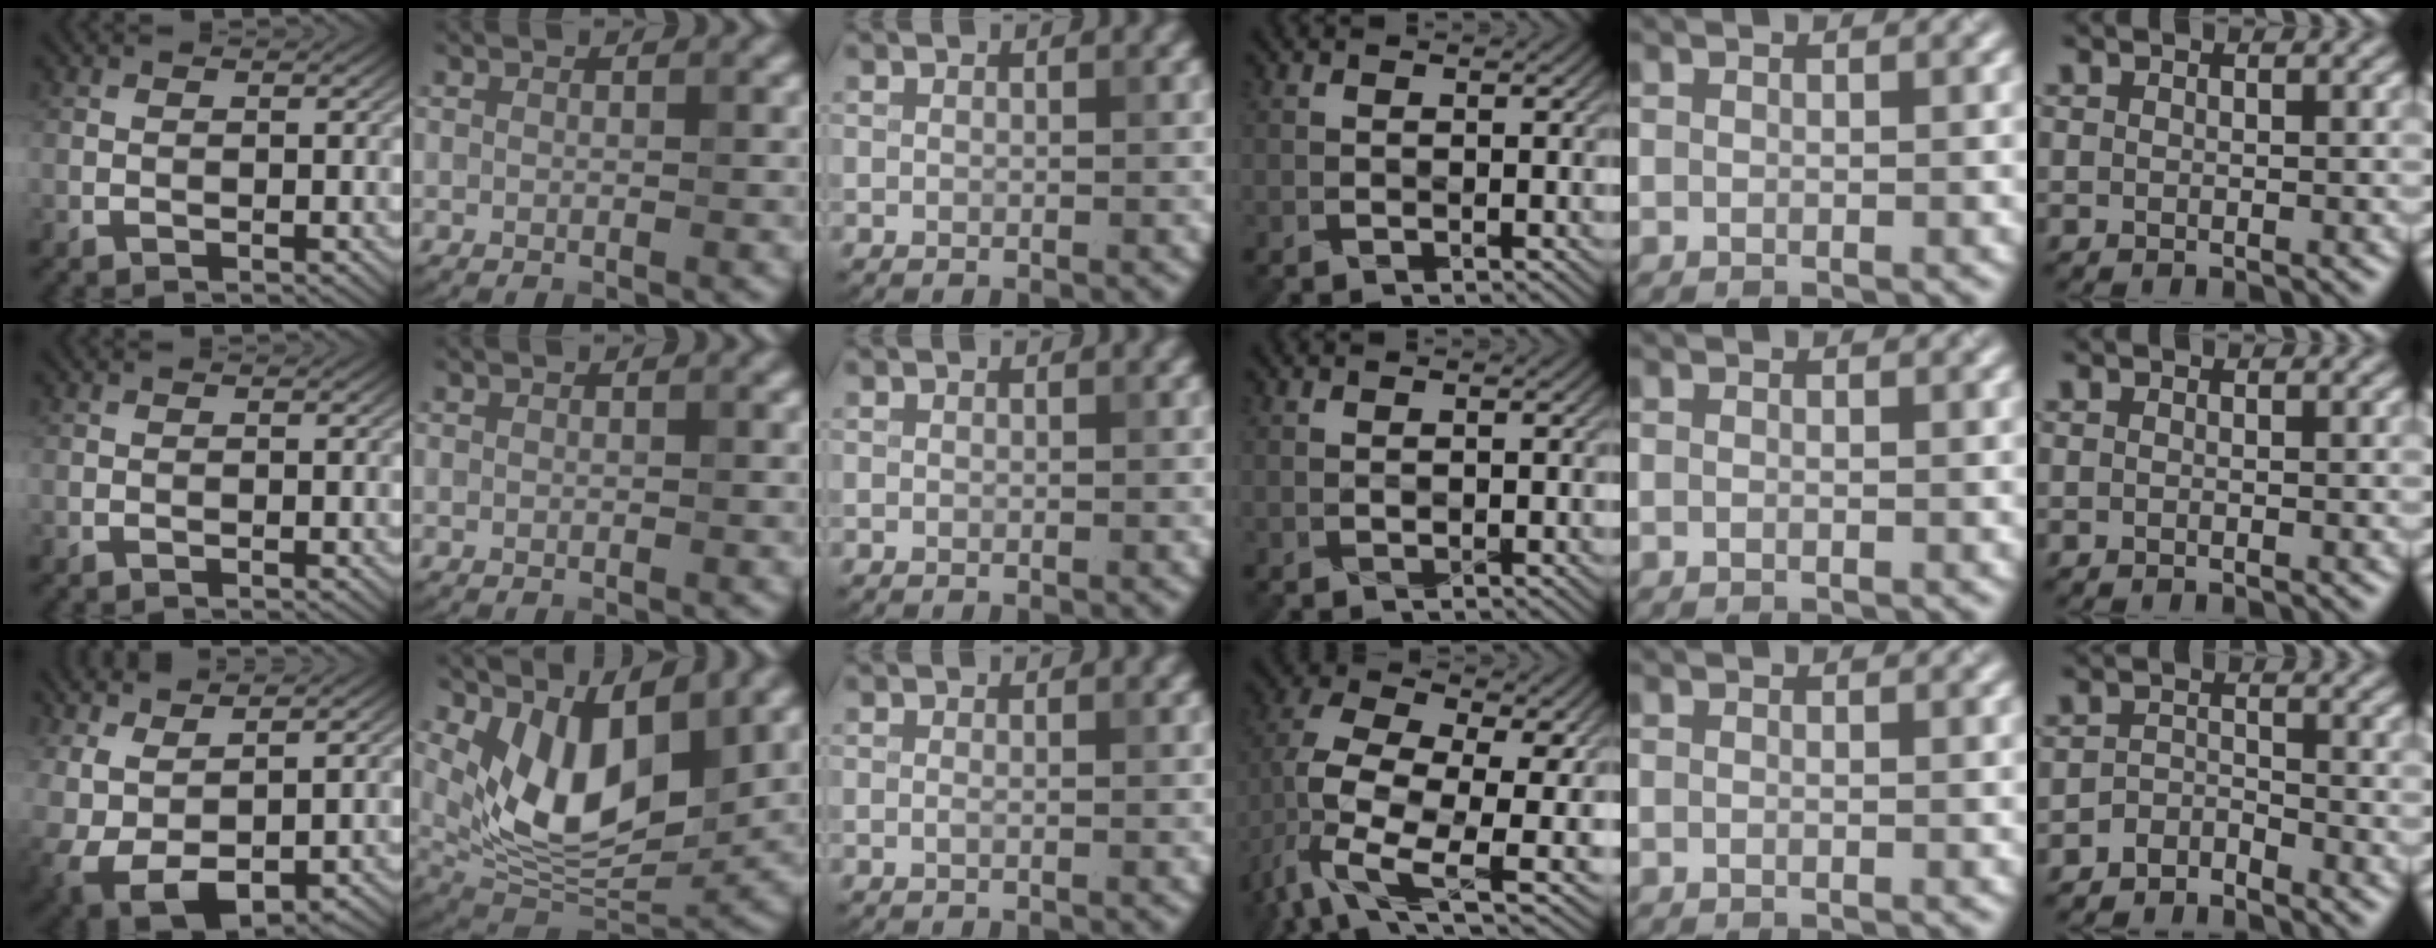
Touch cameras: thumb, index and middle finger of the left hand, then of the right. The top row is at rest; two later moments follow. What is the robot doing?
{"motion": "wrap", "object": "aluminum foil"}